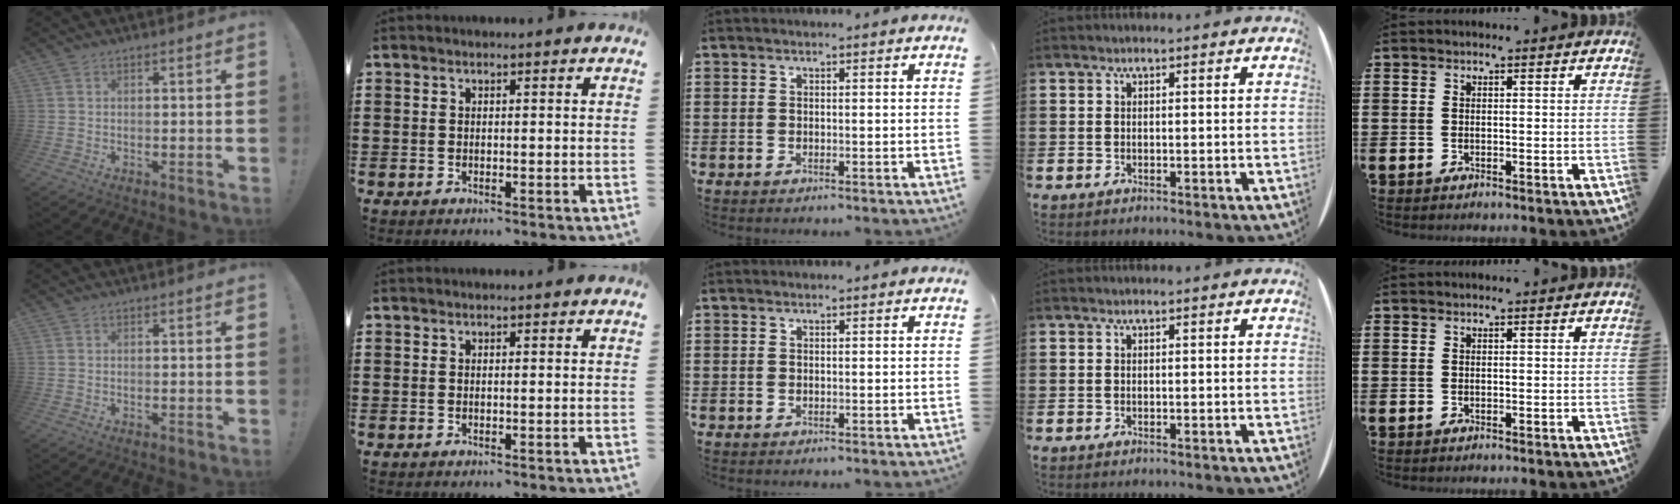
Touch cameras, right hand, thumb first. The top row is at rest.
{}